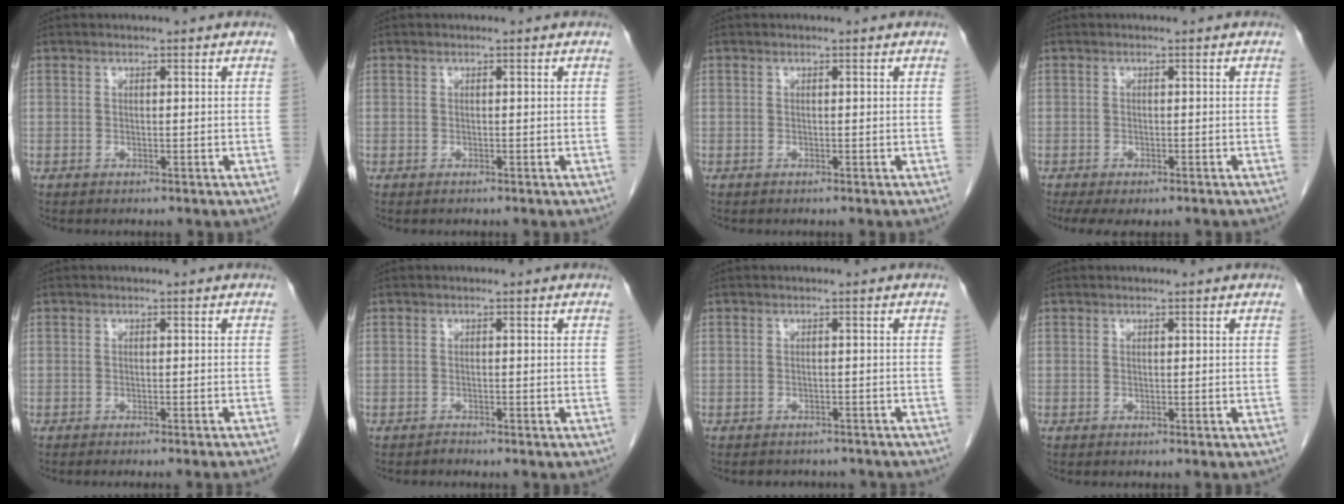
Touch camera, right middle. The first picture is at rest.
{"total": 0.0}
{"total": 0.0}
{"total": 5.8, "force": [-4.3, 2.4, 3.1], "torque": [-0.051, -0.013, -0.063]}
{"total": 5.4, "force": [-4.8, -0.9, 2.3], "torque": [-0.012, -0.008, -0.060]}
{"total": 0.5, "force": [-0.5, 0.0, -0.1], "torque": [-0.001, -0.002, -0.009]}
{"total": 5.6, "force": [-5.1, 2.2, 1.0], "torque": [-0.010, 0.004, -0.053]}
{"total": 0.0}